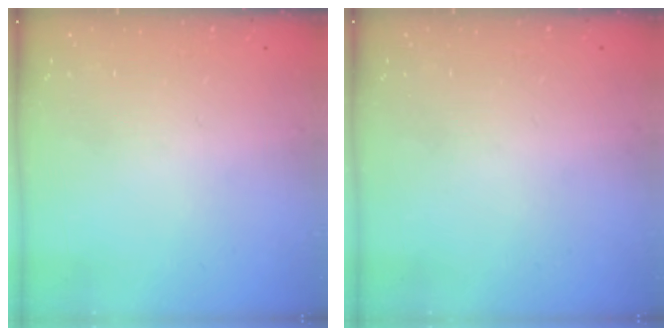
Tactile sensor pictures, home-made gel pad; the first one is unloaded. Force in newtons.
{"total": 0.0}